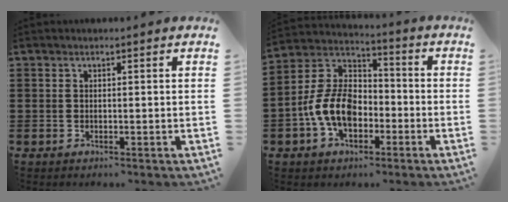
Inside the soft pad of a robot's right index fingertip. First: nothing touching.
{"total": 10.1, "force": [-3.2, 6.5, 6.9], "torque": [-0.170, 0.012, -0.067]}